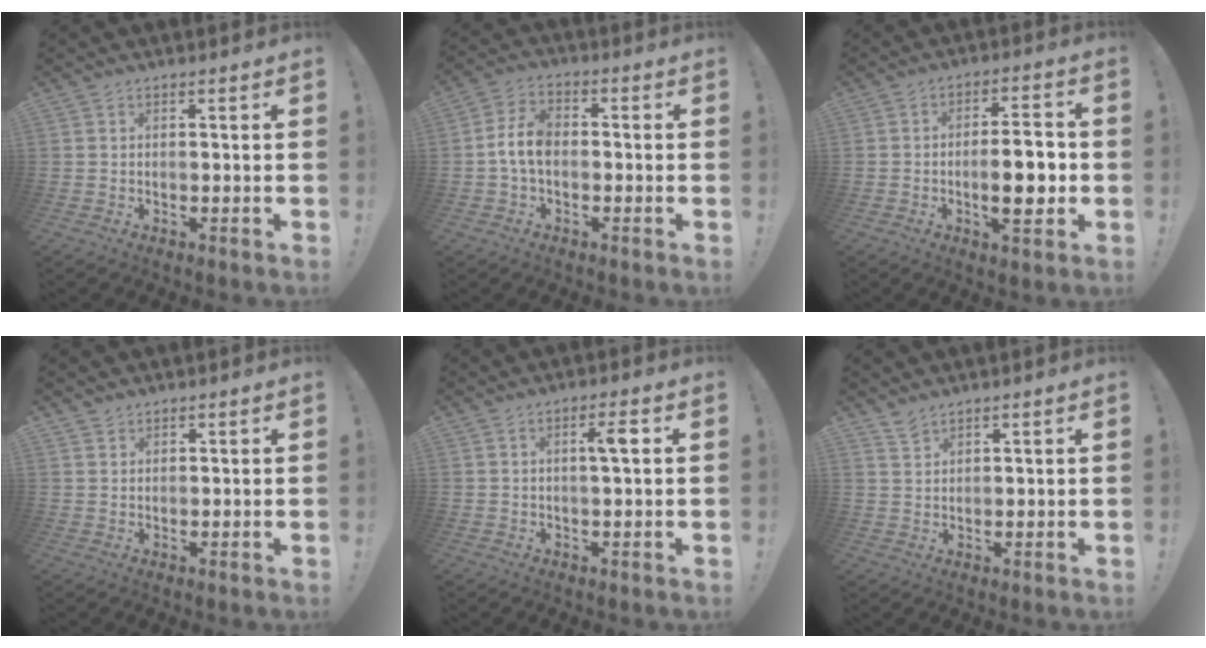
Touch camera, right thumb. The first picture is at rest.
{"total": 8.2, "force": [-0.9, 4.9, 6.5], "torque": [-0.136, 0.014, -0.011]}
{"total": 11.0, "force": [-1.9, 3.4, 10.3], "torque": [-0.149, -0.004, -0.040]}
{"total": 1.5, "force": [1.3, 0.8, 0.1], "torque": [-0.001, -0.006, 0.025]}
{"total": 4.2, "force": [0.9, 0.3, 4.1], "torque": [-0.065, -0.001, 0.005]}
{"total": 3.1, "force": [2.7, 1.0, 1.1], "torque": [-0.018, -0.018, 0.050]}